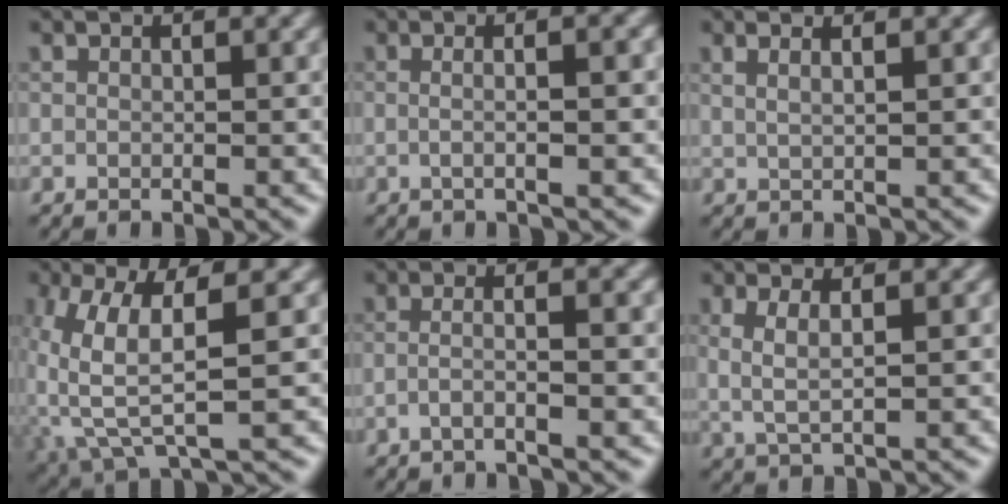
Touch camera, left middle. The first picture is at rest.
{"total": 4.6, "force": [0.0, 1.7, 4.3], "torque": [-0.035, 0.013, -0.023]}
{"total": 2.7, "force": [1.4, 1.2, 1.9], "torque": [-0.003, 0.015, -0.007]}
{"total": 6.9, "force": [0.1, 2.0, 6.6], "torque": [-0.151, 0.000, 0.009]}
{"total": 3.1, "force": [-1.3, 0.6, 2.7], "torque": [-0.039, 0.009, -0.028]}
{"total": 2.1, "force": [0.1, 0.5, 2.0], "torque": [-0.047, 0.001, 0.013]}